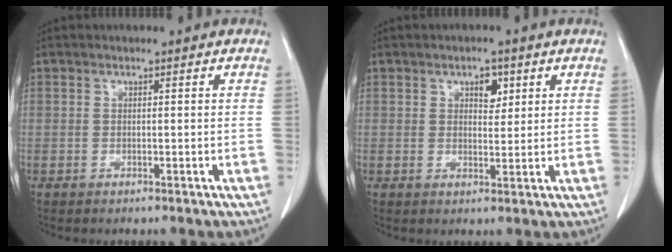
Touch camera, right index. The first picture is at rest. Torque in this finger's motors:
{"motor_torque": [0.25, 0.24, 0.05, 0.03]}